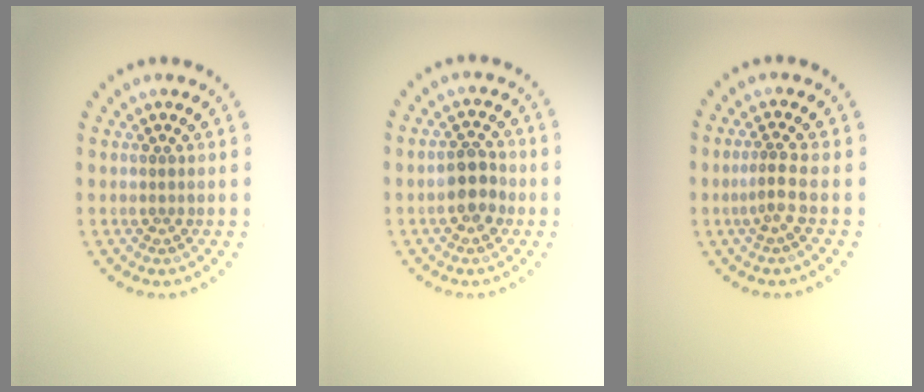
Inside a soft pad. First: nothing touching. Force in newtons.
{"total": 2.9, "press": 2.8, "slide": 0.7}
{"total": 1.9, "press": 1.2, "slide": 1.5}